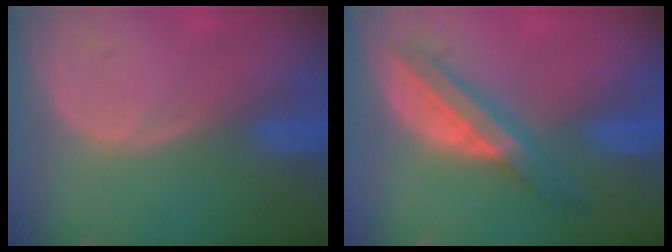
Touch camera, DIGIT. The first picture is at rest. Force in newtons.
{"total": 6.0, "press": 6.0, "slide": 0.1}